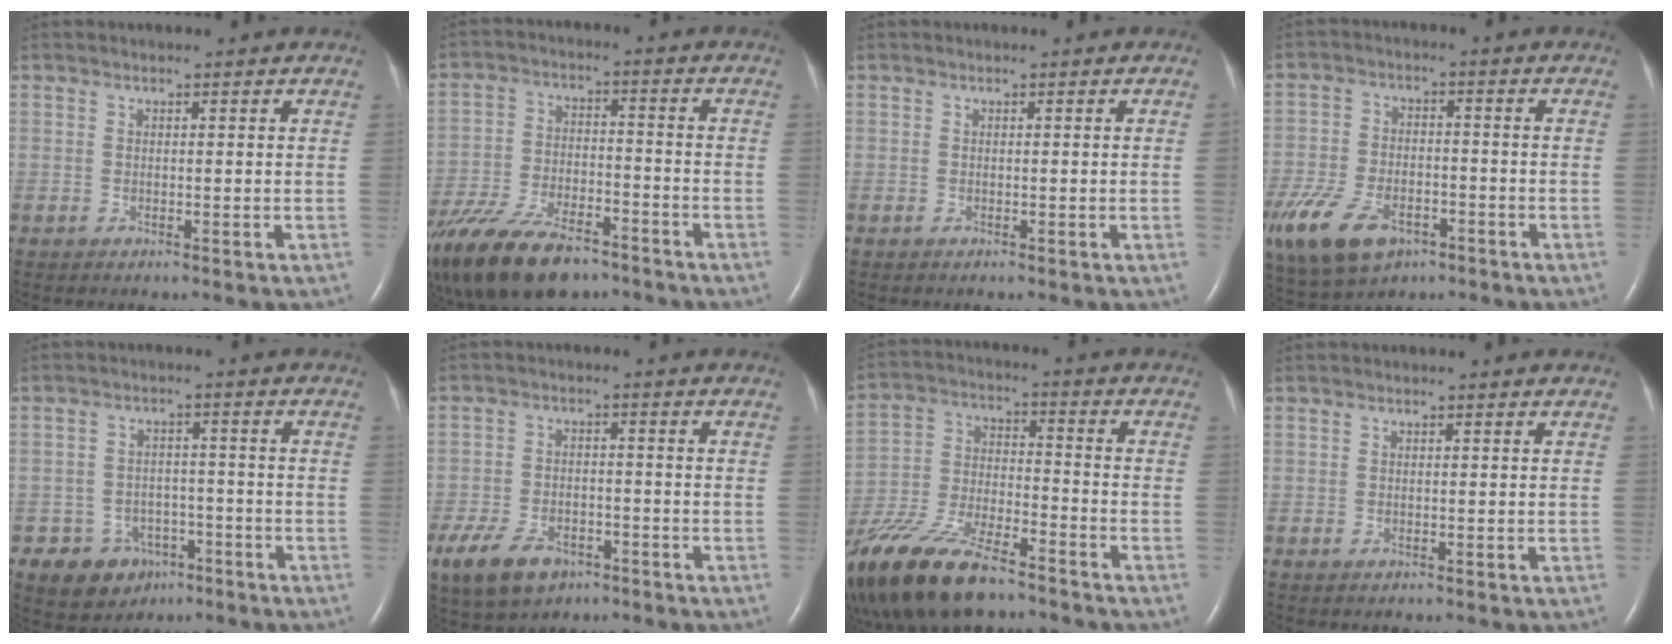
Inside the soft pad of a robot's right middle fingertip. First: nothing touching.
{"total": 18.7, "force": [-13.6, 7.2, 10.6], "torque": [-0.238, -0.024, -0.235]}
{"total": 0.0}
{"total": 17.1, "force": [-9.4, 9.8, 10.5], "torque": [-0.274, -0.017, -0.159]}
{"total": 7.0, "force": [-3.9, 5.6, 1.7], "torque": [-0.029, 0.010, -0.050]}
{"total": 10.8, "force": [-6.4, 6.4, 5.9], "torque": [-0.130, -0.005, -0.105]}
{"total": 21.6, "force": [-16.0, 6.1, 13.1], "torque": [-0.306, -0.042, -0.291]}
{"total": 0.0}